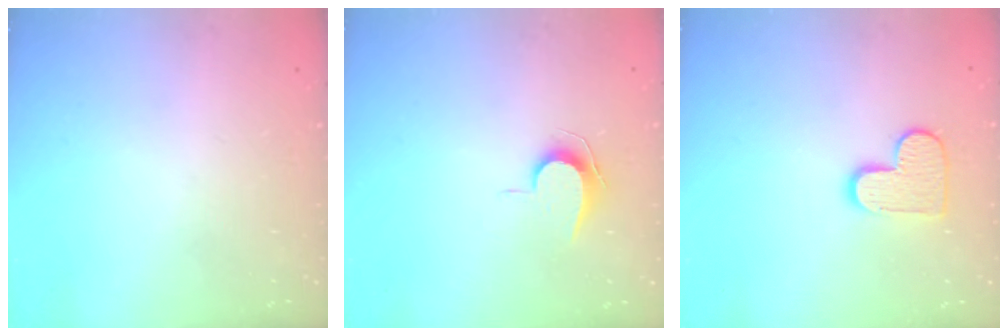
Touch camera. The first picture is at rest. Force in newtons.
{"total": 6.9, "press": 6.8, "slide": 0.7}
{"total": 9.8, "press": 9.8, "slide": 0.6}